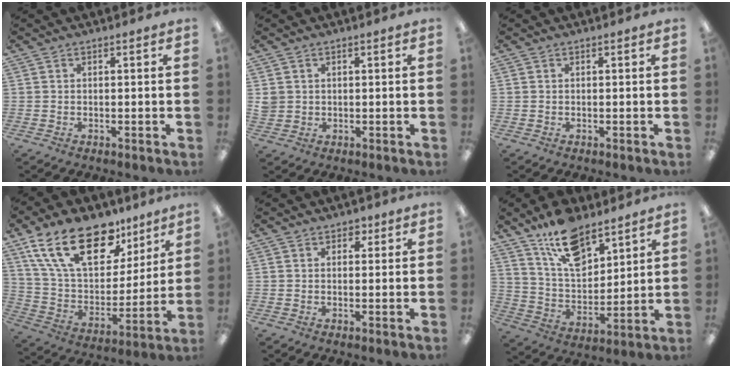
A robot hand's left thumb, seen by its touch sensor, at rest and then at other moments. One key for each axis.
{"total": 2.4, "fx": 0.6, "fy": 2.3, "fz": 0.4, "tx": -0.012, "ty": 0.003, "tz": 0.010}
{"total": 0.0}
{"total": 23.0, "fx": 13.9, "fy": 12.0, "fz": 13.9, "tx": -0.251, "ty": -0.066, "tz": 0.250}
{"total": 2.1, "fx": 1.2, "fy": 1.7, "fz": 0.7, "tx": 0.003, "ty": -0.002, "tz": 0.018}
{"total": 14.9, "fx": 10.6, "fy": 7.2, "fz": 7.5, "tx": -0.128, "ty": -0.057, "tz": 0.193}